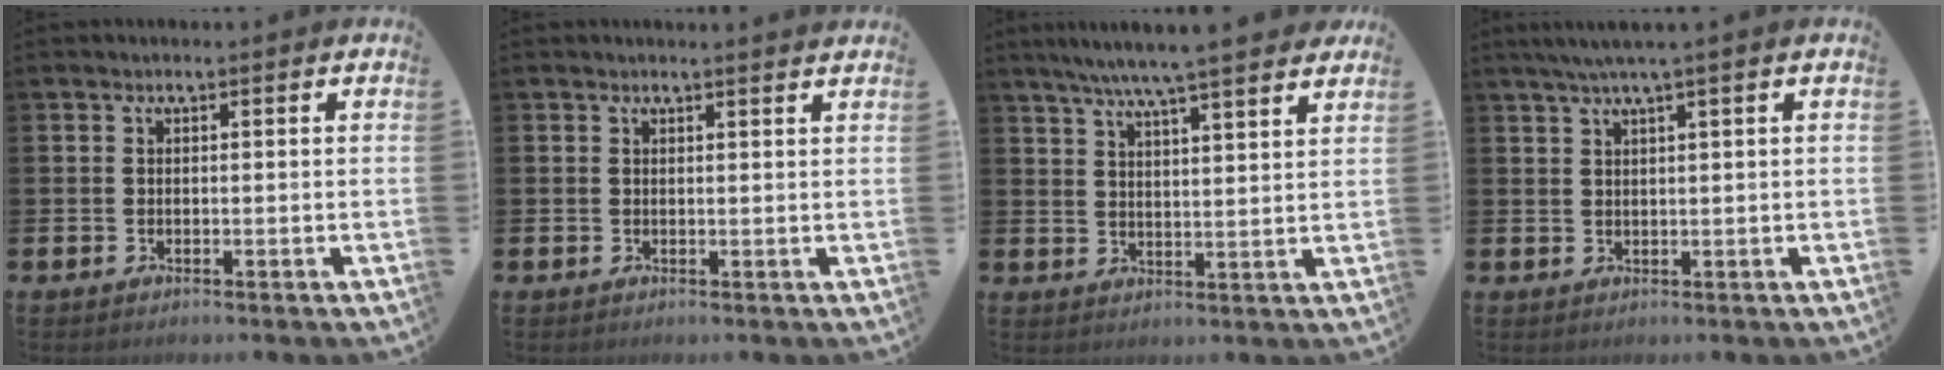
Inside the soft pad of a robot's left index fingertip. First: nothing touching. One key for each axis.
{"total": 0.9, "fx": 0.9, "fy": -0.2, "fz": 0.1, "tx": 0.008, "ty": -0.005, "tz": 0.016}
{"total": 7.1, "fx": 6.6, "fy": -0.2, "fz": 2.8, "tx": -0.072, "ty": -0.027, "tz": 0.116}
{"total": 3.0, "fx": 2.1, "fy": -0.5, "fz": 2.1, "tx": -0.051, "ty": 0.004, "tz": 0.039}